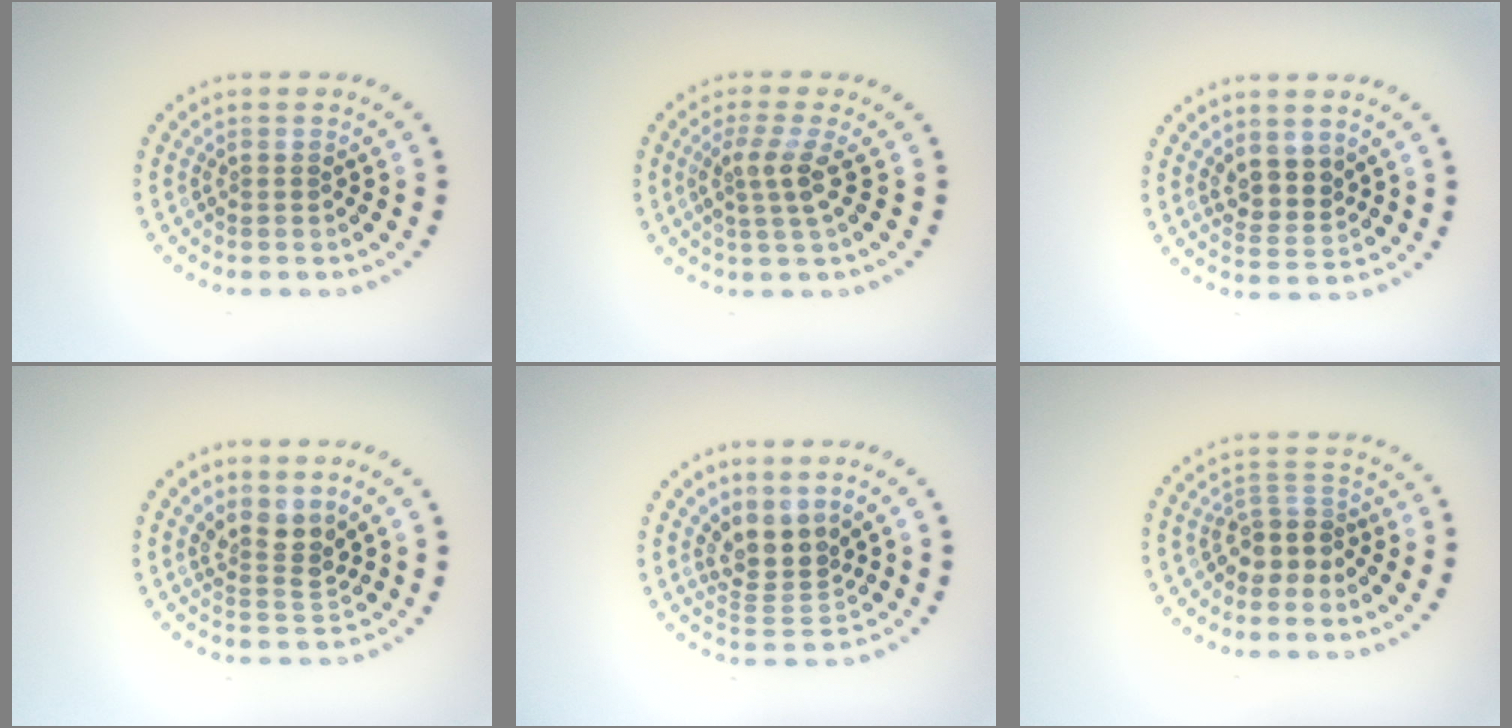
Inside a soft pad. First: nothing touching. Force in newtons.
{"total": 2.7, "press": 1.9, "slide": 1.8}
{"total": 2.7, "press": 2.3, "slide": 1.4}
{"total": 2.8, "press": 2.1, "slide": 1.9}
{"total": 3.3, "press": 2.4, "slide": 2.2}
{"total": 2.7, "press": 2.0, "slide": 1.7}